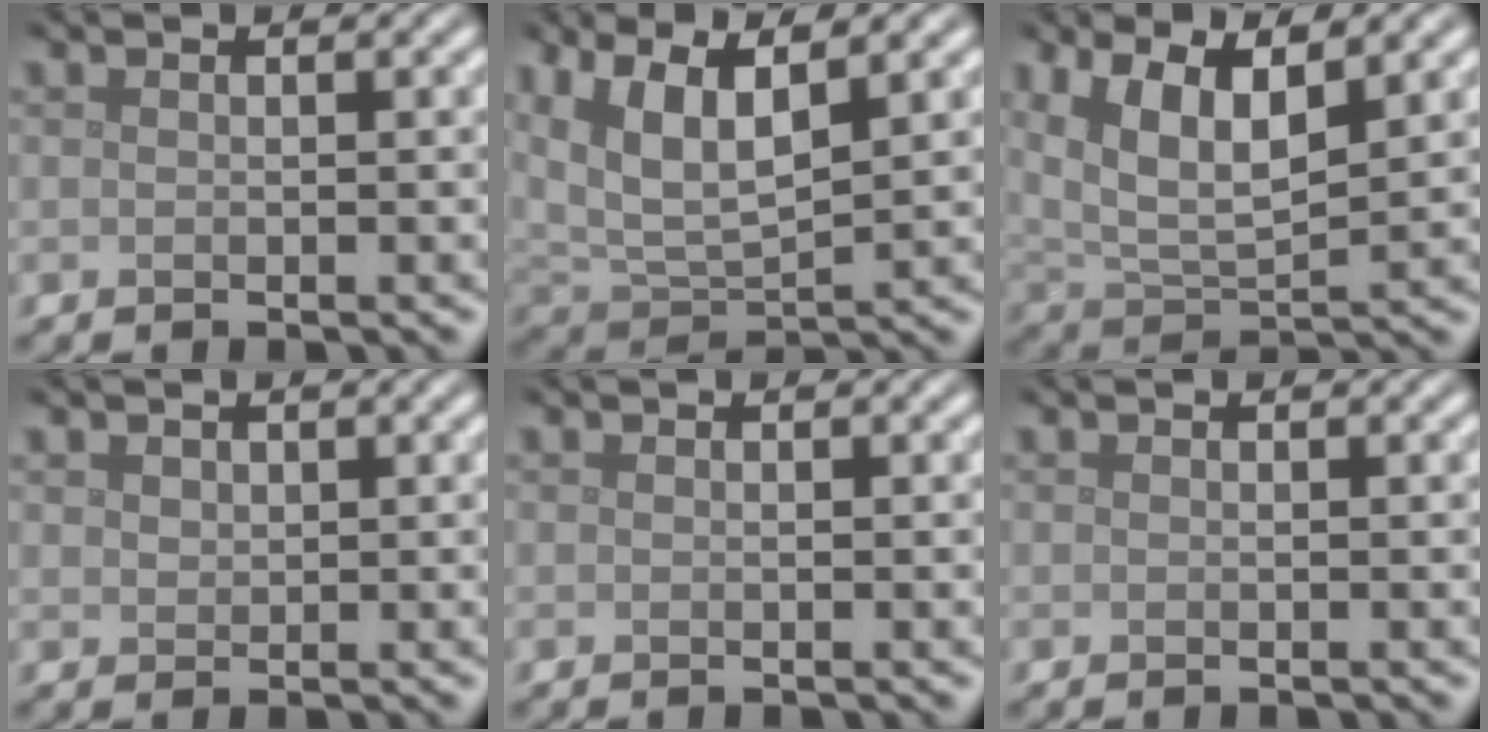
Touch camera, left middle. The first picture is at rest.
{"total": 6.7, "force": [3.1, 3.0, 5.1], "torque": [-0.120, 0.003, 0.060]}
{"total": 7.8, "force": [3.4, 3.6, 6.0], "torque": [-0.122, 0.004, 0.057]}
{"total": 1.0, "force": [0.7, 0.7, 0.3], "torque": [-0.006, -0.001, 0.015]}
{"total": 0.0}
{"total": 0.0}